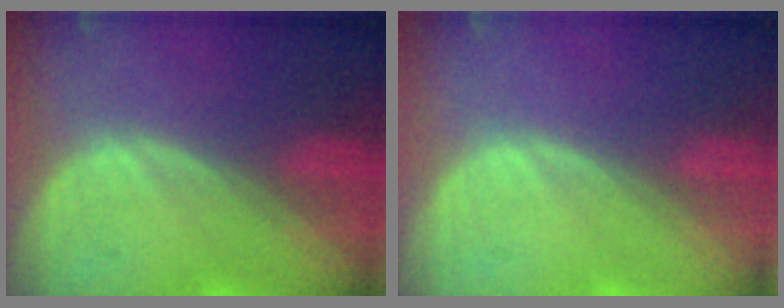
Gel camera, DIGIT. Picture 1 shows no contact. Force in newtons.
{"total": 0.0}